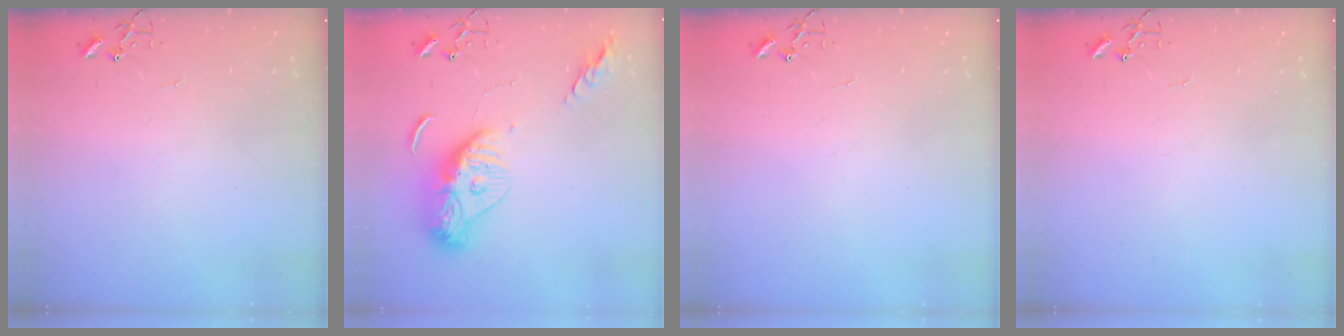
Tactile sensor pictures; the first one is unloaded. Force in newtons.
{"total": 12.7, "press": 12.7, "slide": 1.2}
{"total": 0.0}
{"total": 0.0}